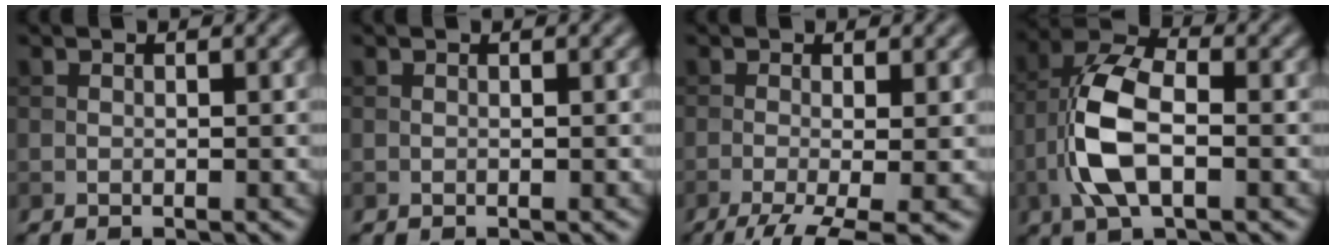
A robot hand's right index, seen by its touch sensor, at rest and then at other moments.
{"total": 0.0}
{"total": 6.3, "force": [-3.1, 1.7, 5.2], "torque": [-0.084, -0.011, -0.053]}
{"total": 7.4, "force": [-1.7, 3.5, 6.3], "torque": [-0.135, 0.010, -0.037]}